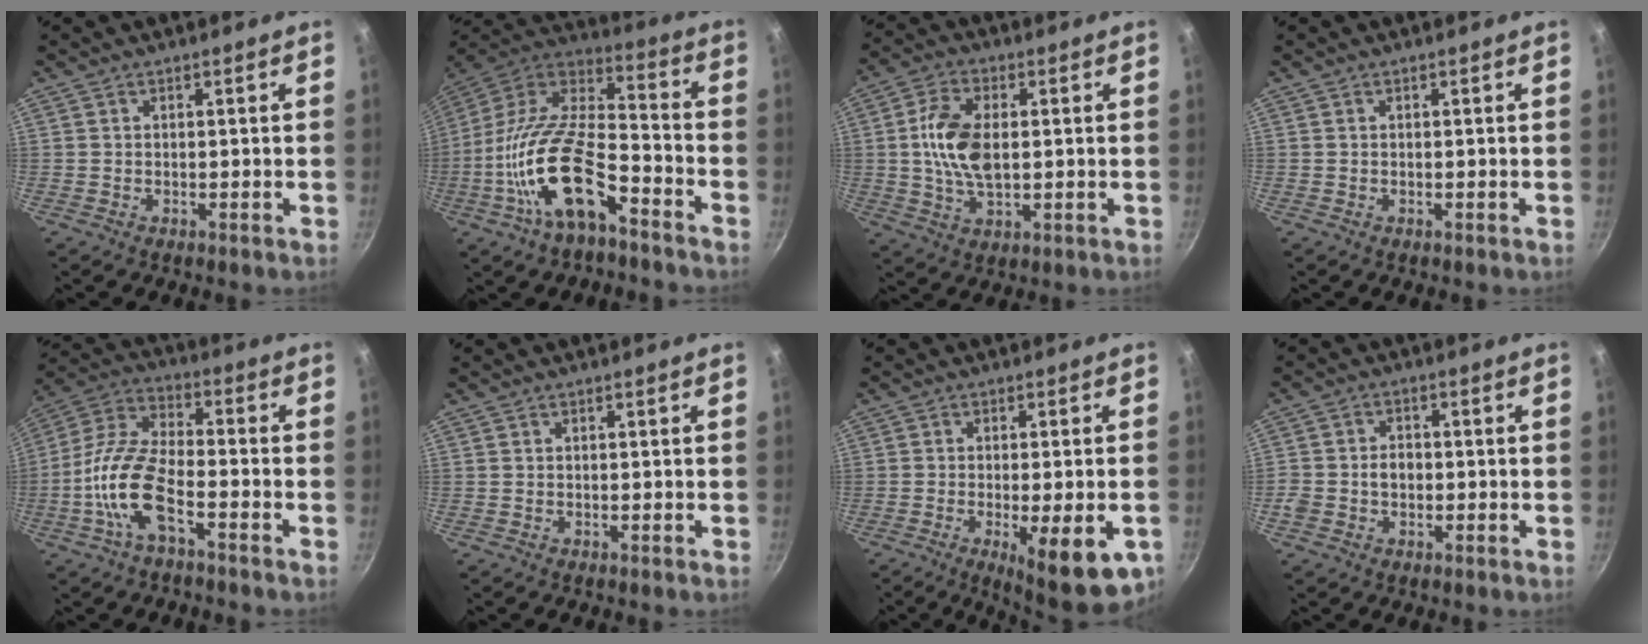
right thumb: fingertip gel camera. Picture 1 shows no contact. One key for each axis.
{"total": 20.1, "fx": -8.6, "fy": 8.5, "fz": 16.1, "tx": -0.313, "ty": 0.066, "tz": -0.157}
{"total": 11.0, "fx": 0.8, "fy": 6.0, "fz": 9.2, "tx": -0.180, "ty": 0.002, "tz": 0.018}
{"total": 0.0}
{"total": 13.2, "fx": -4.9, "fy": 5.4, "fz": 11.0, "tx": -0.232, "ty": 0.039, "tz": -0.099}
{"total": 0.0}
{"total": 13.6, "fx": -5.1, "fy": 4.3, "fz": 11.9, "tx": -0.134, "ty": -0.002, "tz": -0.057}
{"total": 4.4, "fx": -0.6, "fy": 3.5, "fz": 2.7, "tx": -0.038, "ty": 0.016, "tz": -0.009}